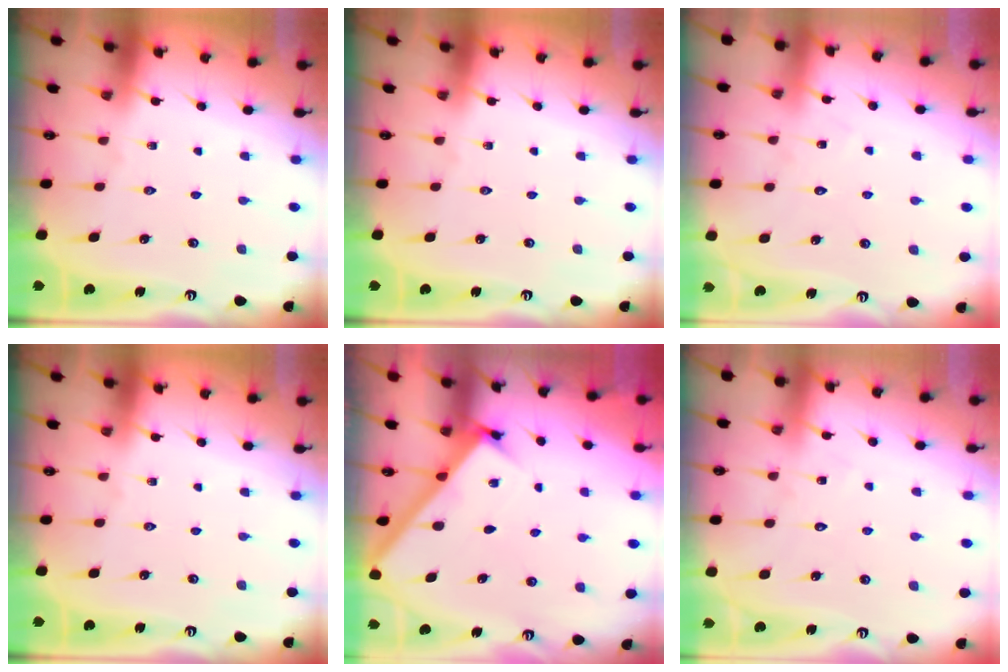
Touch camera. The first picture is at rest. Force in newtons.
{"total": 0.0}
{"total": 5.3, "press": 5.3, "slide": 0.5}
{"total": 0.0}
{"total": 2.9, "press": 2.9, "slide": 0.2}
{"total": 5.3, "press": 5.3, "slide": 0.3}